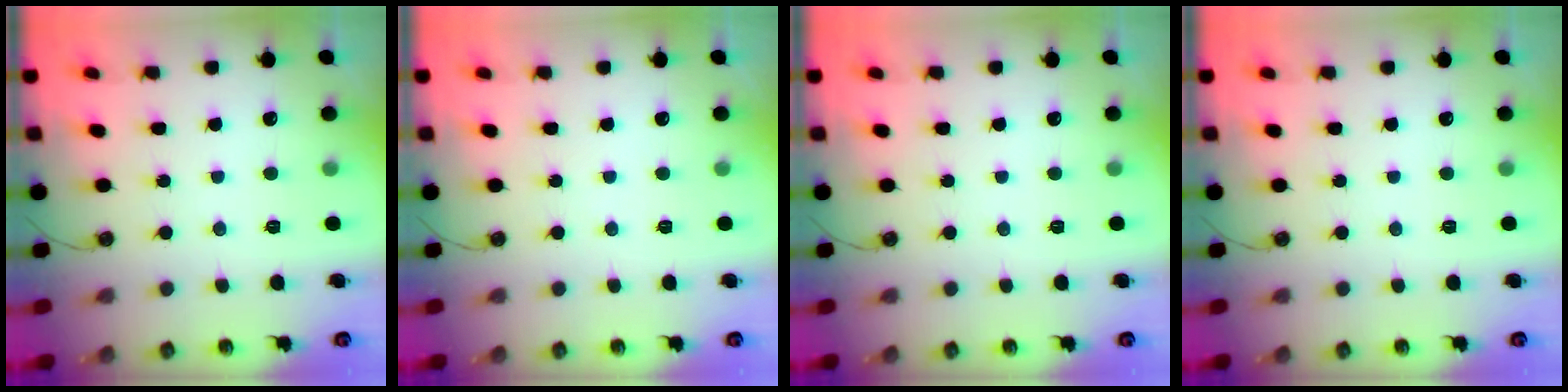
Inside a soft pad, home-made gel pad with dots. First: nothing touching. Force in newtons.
{"total": 0.0}
{"total": 0.0}
{"total": 0.0}